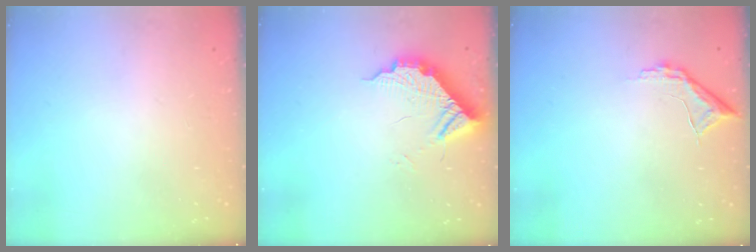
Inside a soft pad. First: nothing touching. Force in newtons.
{"total": 10.8, "press": 10.8, "slide": 0.3}
{"total": 7.9, "press": 7.9, "slide": 0.5}